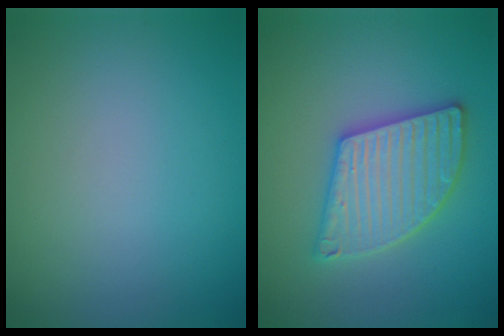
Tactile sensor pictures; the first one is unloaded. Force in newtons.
{"total": 5.5, "press": 5.5, "slide": 0.7}